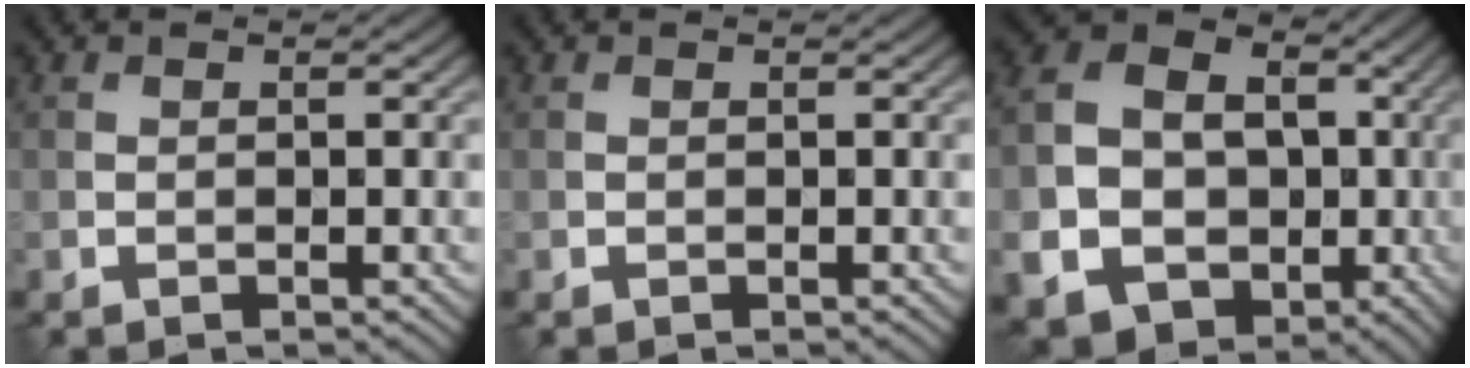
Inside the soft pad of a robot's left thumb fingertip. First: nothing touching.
{"total": 0.0}
{"total": 15.5, "force": [-3.8, 13.3, 7.0], "torque": [-0.183, -0.045, -0.079]}